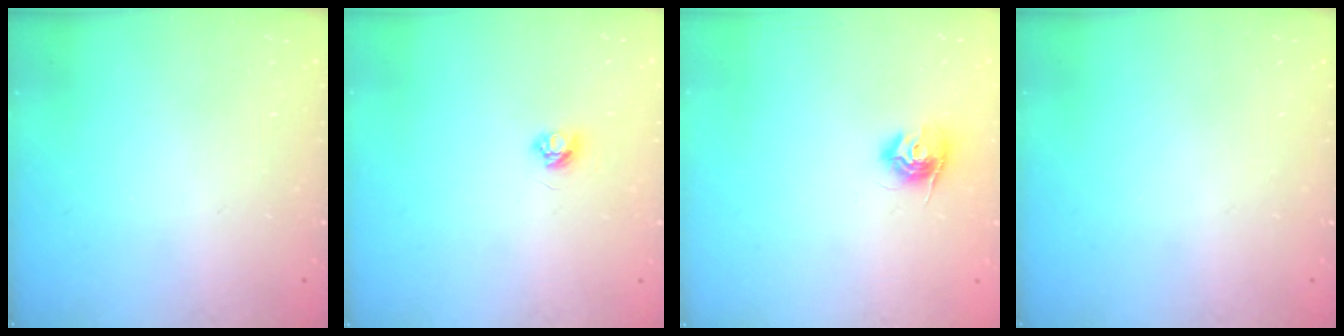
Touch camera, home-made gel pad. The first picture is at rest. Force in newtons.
{"total": 3.4, "press": 3.4, "slide": 0.4}
{"total": 9.6, "press": 9.6, "slide": 0.4}
{"total": 0.0}